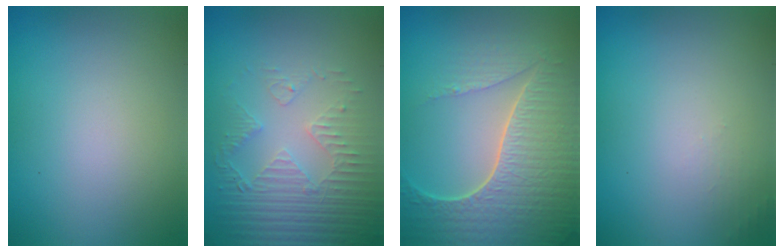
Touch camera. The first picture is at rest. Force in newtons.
{"total": 4.2, "press": 3.2, "slide": 2.6}
{"total": 7.5, "press": 5.6, "slide": 5.0}
{"total": 0.7, "press": 0.6, "slide": 0.1}